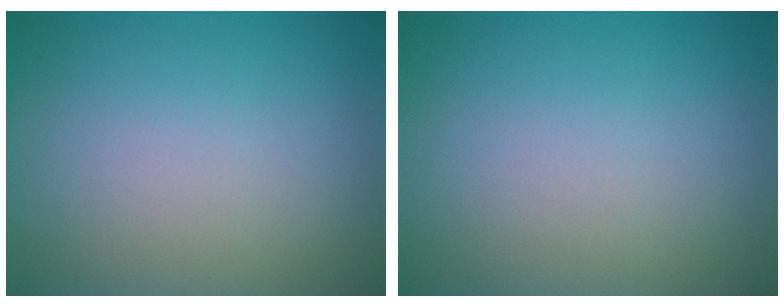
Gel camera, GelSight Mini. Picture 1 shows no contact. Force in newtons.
{"total": 0.0}